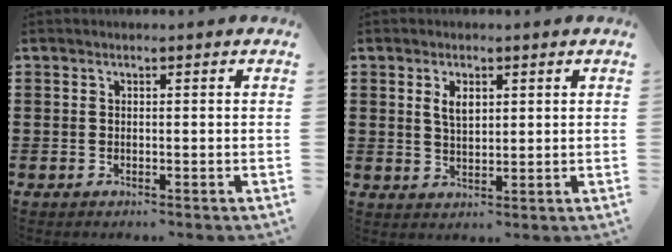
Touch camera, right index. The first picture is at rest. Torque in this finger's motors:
{"motor_torque": [0.61, 0.36, 0.36, 0.09]}